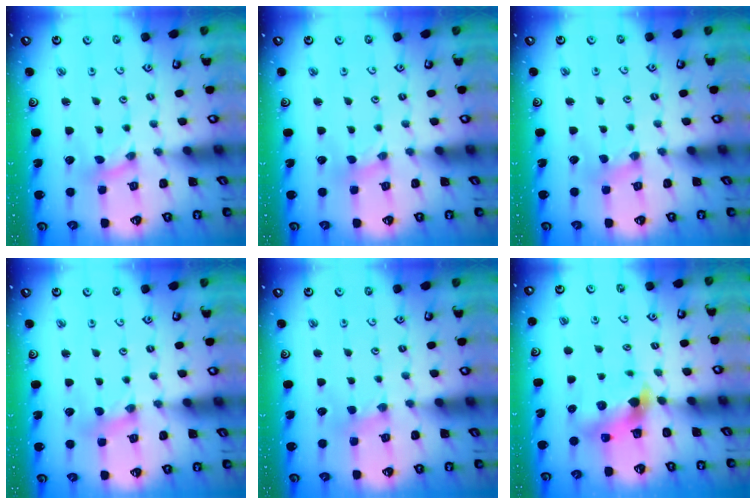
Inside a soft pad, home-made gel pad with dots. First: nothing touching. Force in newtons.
{"total": 0.0}
{"total": 1.0, "press": 1.0, "slide": 0.2}
{"total": 1.4, "press": 1.4, "slide": 0.2}
{"total": 2.7, "press": 2.6, "slide": 0.5}
{"total": 7.0, "press": 7.0, "slide": 0.7}